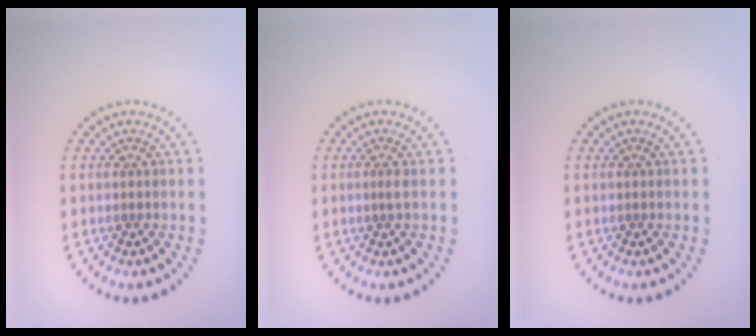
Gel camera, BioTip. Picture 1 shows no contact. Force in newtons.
{"total": 0.7, "press": 0.4, "slide": 0.6}
{"total": 0.0}